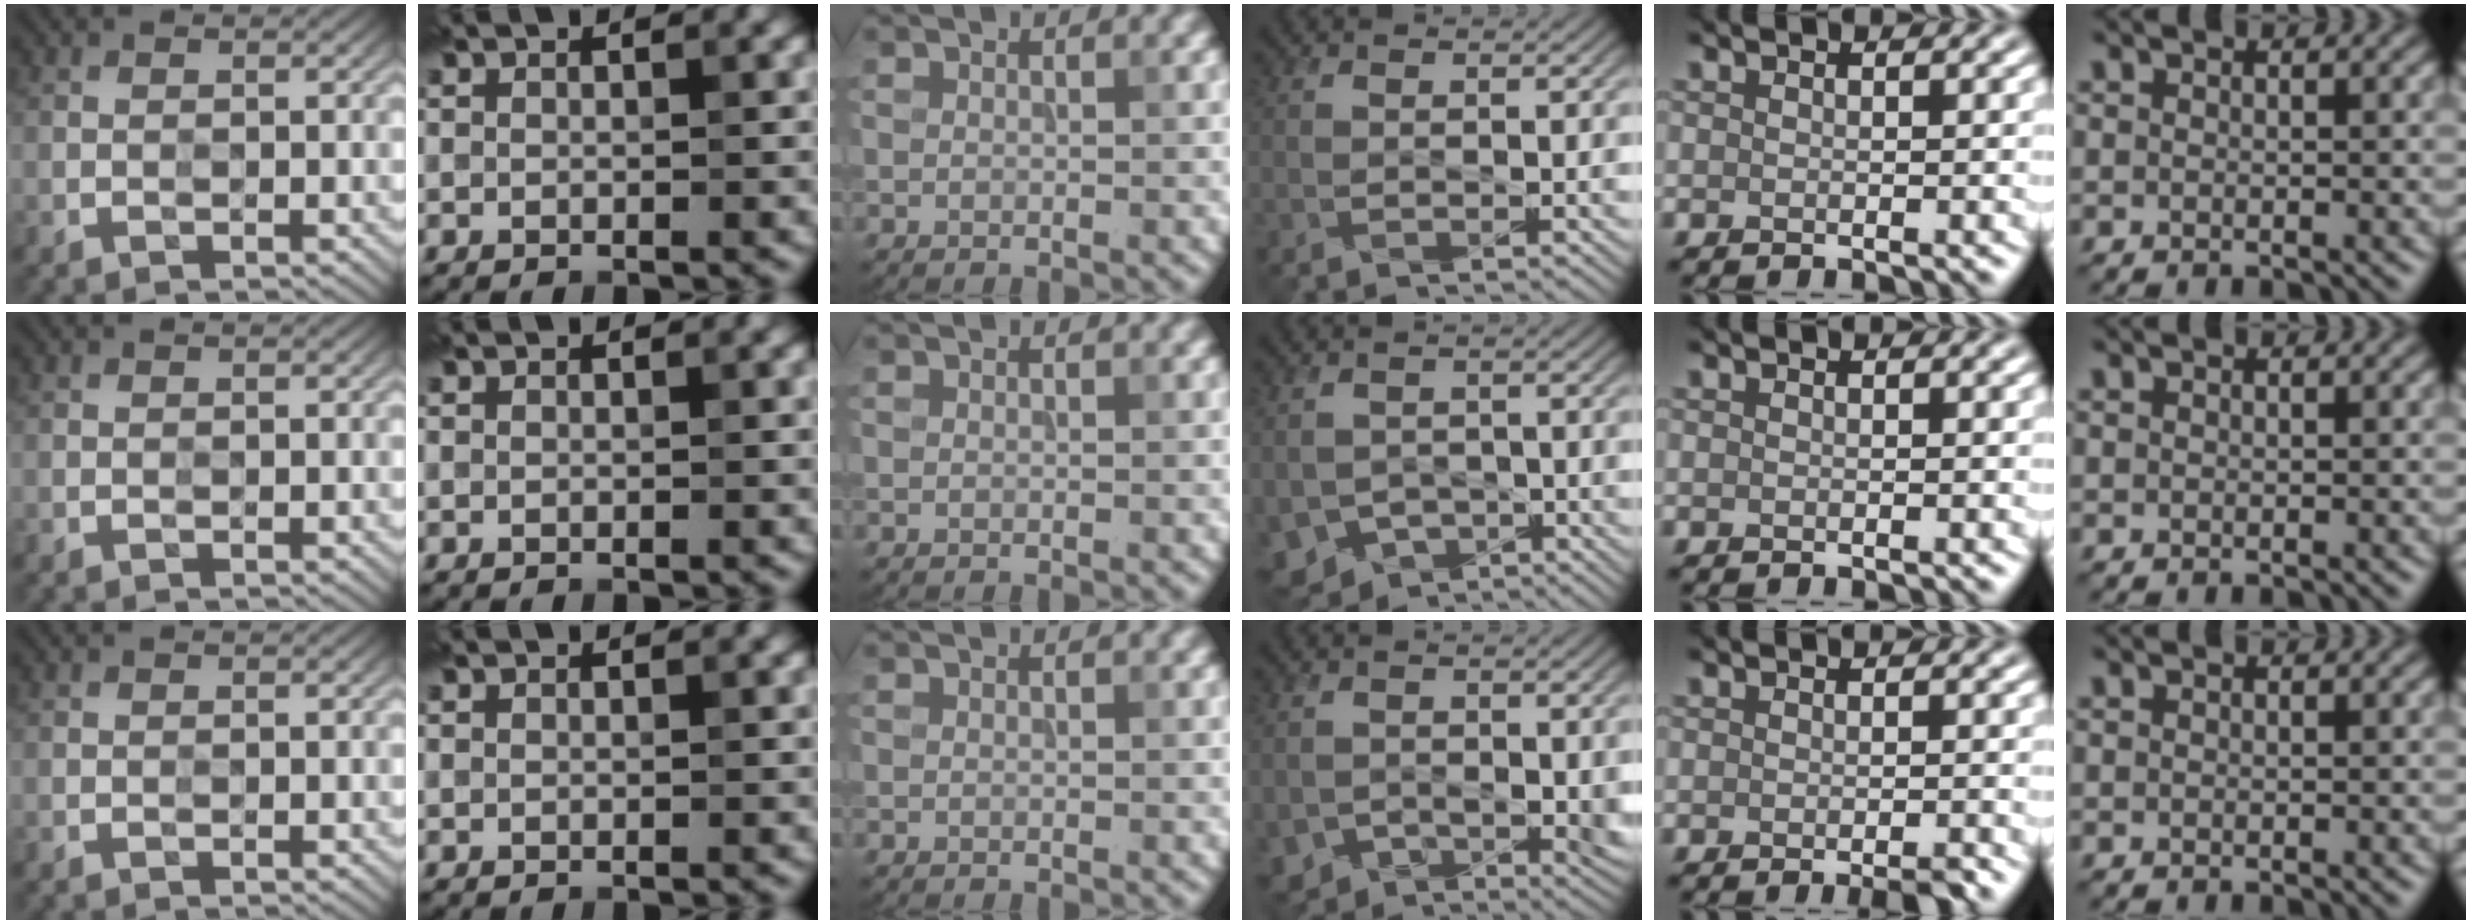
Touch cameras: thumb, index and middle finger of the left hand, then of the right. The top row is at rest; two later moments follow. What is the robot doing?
{"motion": "press", "object": "stopwatch"}